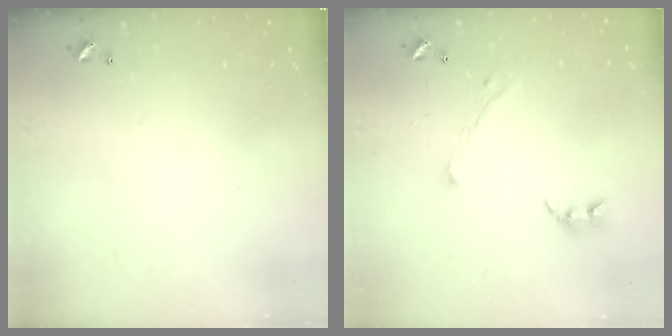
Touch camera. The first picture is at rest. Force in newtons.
{"total": 2.3, "press": 2.2, "slide": 0.6}